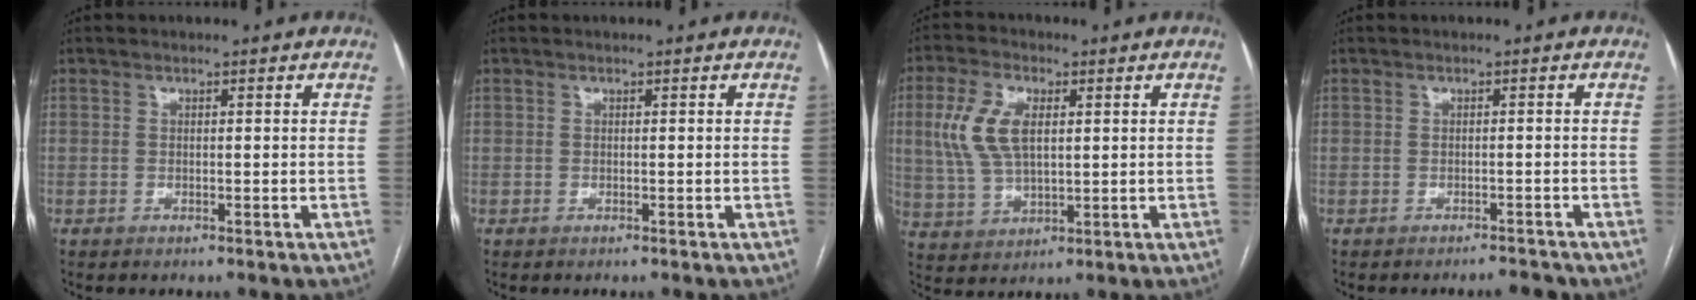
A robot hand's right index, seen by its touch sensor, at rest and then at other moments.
{"total": 0.0}
{"total": 9.7, "force": [2.2, 4.8, 8.1], "torque": [-0.189, 0.013, 0.048]}
{"total": 1.7, "force": [-1.6, 0.3, 0.2], "torque": [0.000, -0.004, -0.017]}